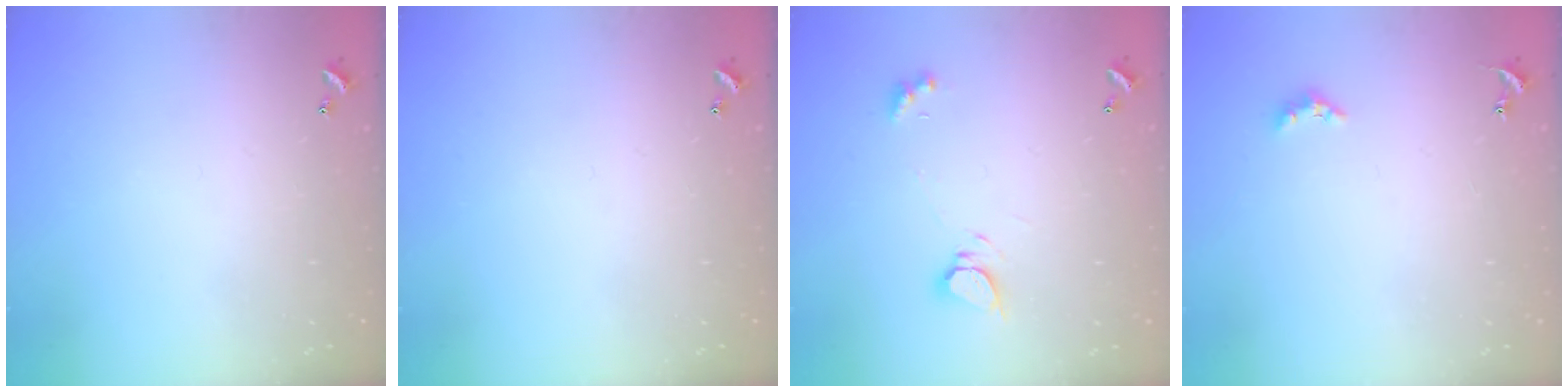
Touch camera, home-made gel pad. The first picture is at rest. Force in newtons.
{"total": 0.0}
{"total": 5.6, "press": 5.6, "slide": 0.6}
{"total": 2.9, "press": 2.9, "slide": 0.6}